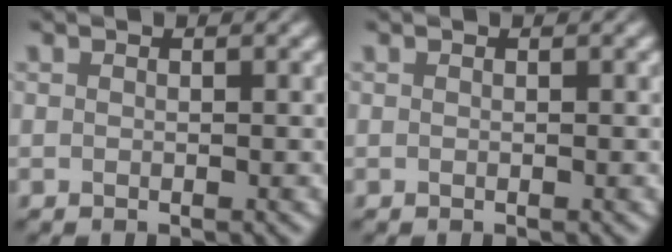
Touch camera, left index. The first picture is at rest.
{"total": 0.0}